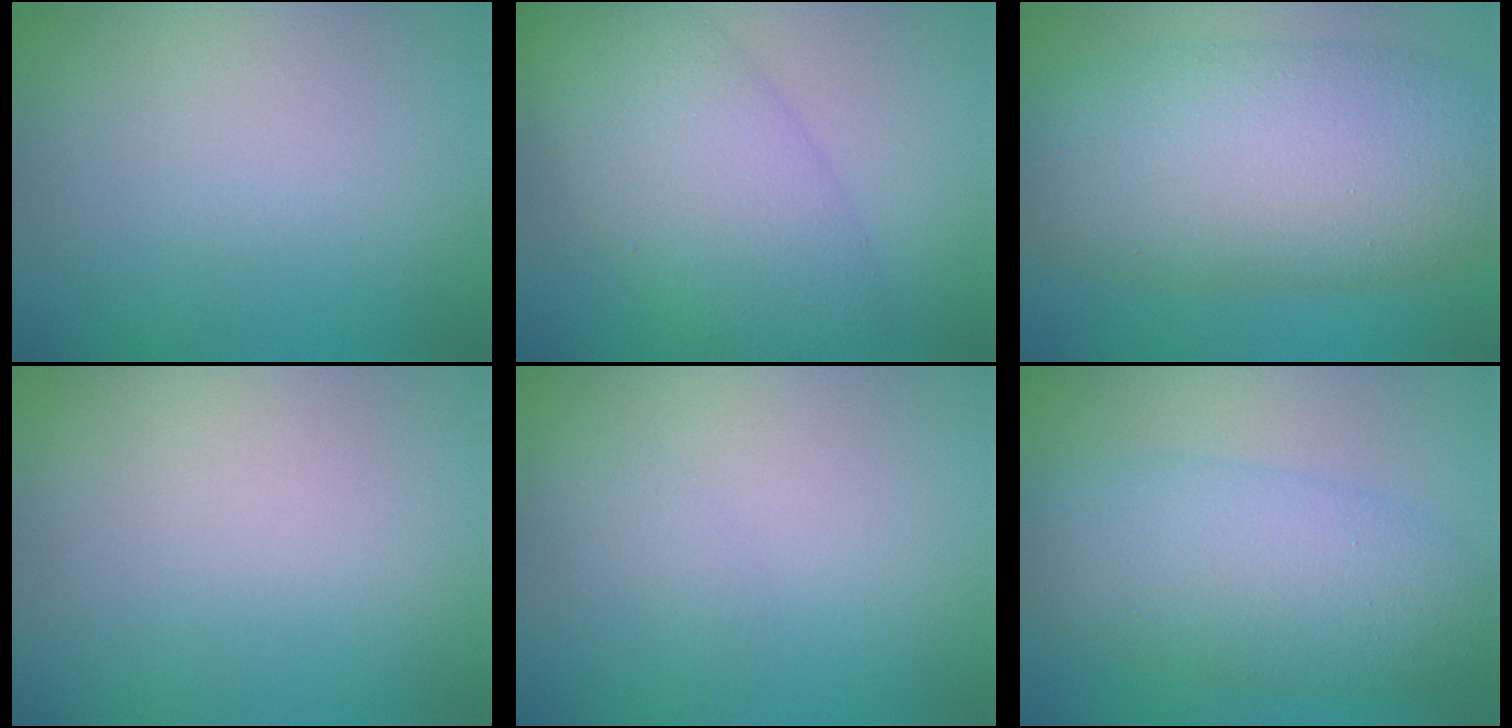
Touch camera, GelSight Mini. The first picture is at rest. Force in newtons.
{"total": 7.6, "press": 7.6, "slide": 0.1}
{"total": 11.2, "press": 11.2, "slide": 0.4}
{"total": 0.0}
{"total": 0.6, "press": 0.6, "slide": 0.1}
{"total": 6.6, "press": 6.6, "slide": 0.2}